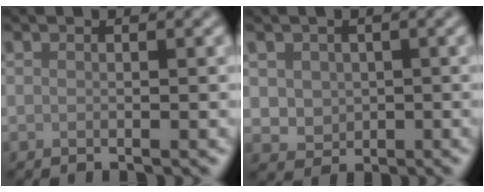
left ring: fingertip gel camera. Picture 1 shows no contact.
{"total": 2.4, "force": [0.4, 2.1, 1.0], "torque": [-0.019, -0.007, 0.009]}